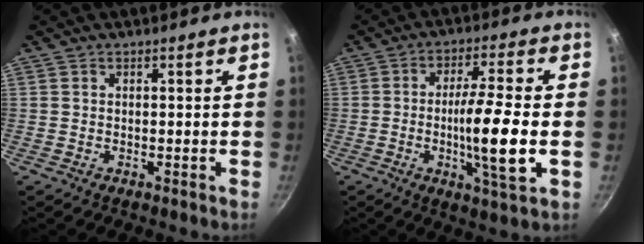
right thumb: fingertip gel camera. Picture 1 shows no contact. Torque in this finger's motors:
{"motor_torque": [3.13, 1.88, 1.29, -0.83, 0.17]}